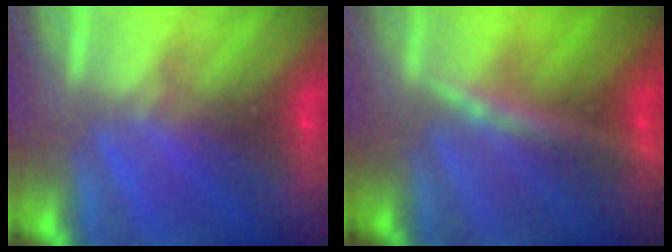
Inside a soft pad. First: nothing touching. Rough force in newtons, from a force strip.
{"total": 2.4}